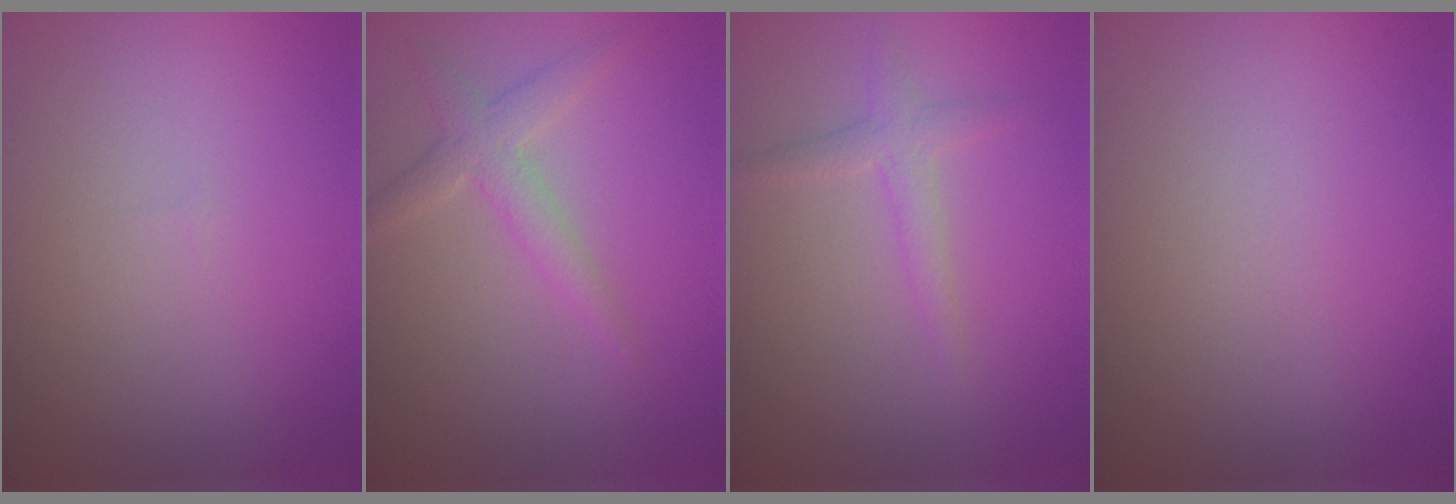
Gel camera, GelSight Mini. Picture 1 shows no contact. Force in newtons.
{"total": 2.5, "press": 2.5, "slide": 0.1}
{"total": 1.8, "press": 1.8, "slide": 0.1}
{"total": 0.0}